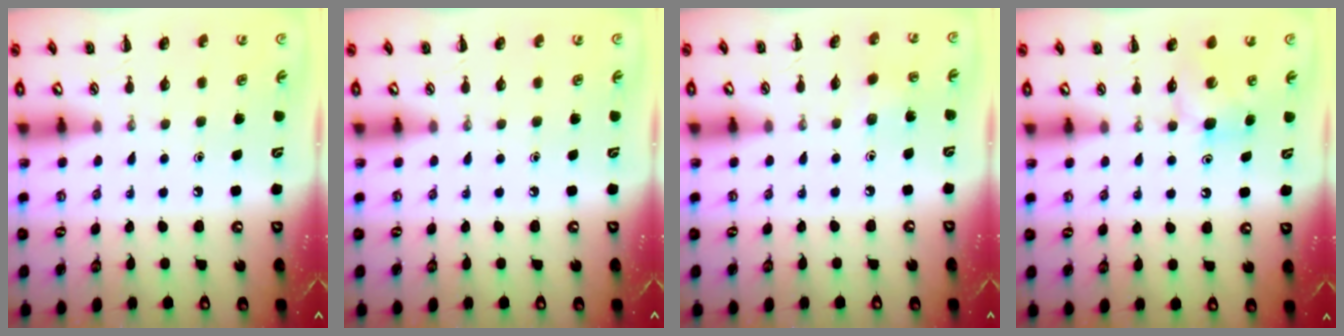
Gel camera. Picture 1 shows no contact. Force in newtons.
{"total": 0.0}
{"total": 2.2, "press": 2.0, "slide": 0.8}
{"total": 5.4, "press": 5.2, "slide": 1.5}